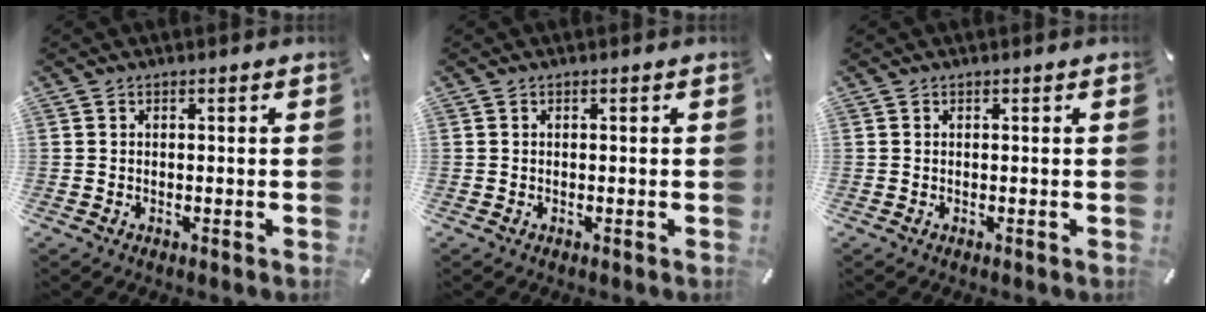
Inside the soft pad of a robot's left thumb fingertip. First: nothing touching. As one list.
[{"total": 0.0}, {"total": 0.0}]